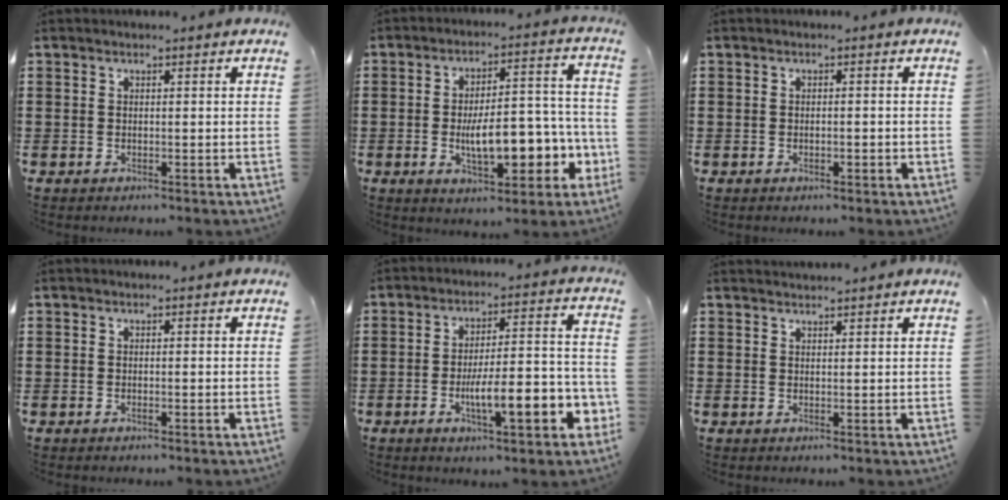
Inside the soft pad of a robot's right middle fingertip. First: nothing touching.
{"total": 10.3, "force": [-3.2, 4.5, 8.7], "torque": [-0.120, -0.007, -0.056]}
{"total": 0.8, "force": [-0.4, 0.2, 0.7], "torque": [-0.015, -0.006, -0.005]}
{"total": 0.0}
{"total": 9.5, "force": [-3.8, 2.4, 8.3], "torque": [-0.119, -0.008, -0.064]}
{"total": 1.3, "force": [1.3, 0.1, 0.0], "torque": [-0.003, -0.001, 0.025]}